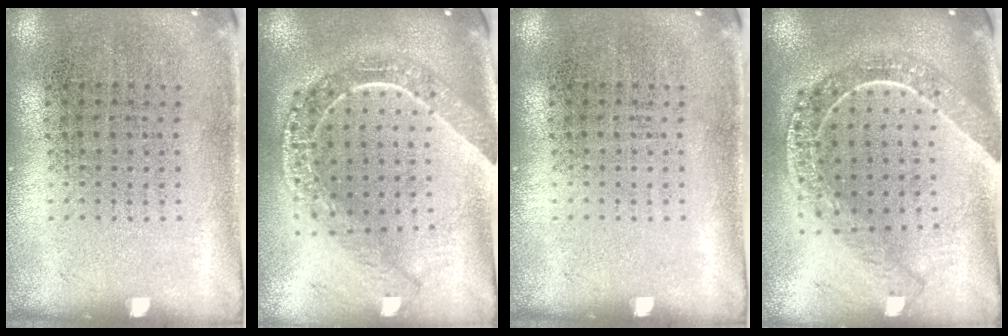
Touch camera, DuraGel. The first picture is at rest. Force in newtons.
{"total": 2.2, "press": 1.8, "slide": 1.2}
{"total": 0.0}
{"total": 2.2, "press": 1.8, "slide": 1.2}